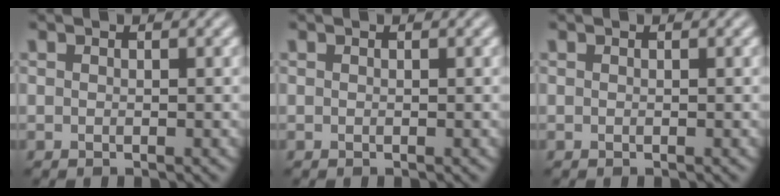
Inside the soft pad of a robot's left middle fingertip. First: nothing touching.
{"total": 0.0}
{"total": 0.0}